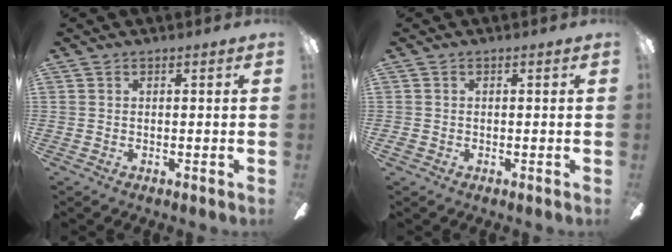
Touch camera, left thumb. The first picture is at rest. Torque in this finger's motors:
{"motor_torque": [-0.32, -0.19, -0.28, 0.36, -0.06]}